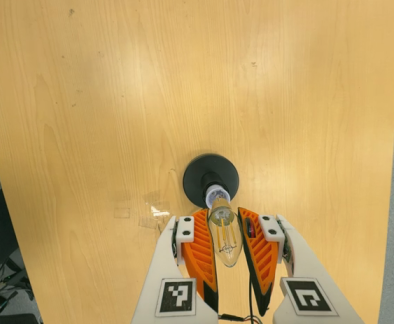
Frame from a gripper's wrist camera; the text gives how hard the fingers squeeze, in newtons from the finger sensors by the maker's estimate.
{"total": 18.1, "left": 19.4, "right": 16.8}